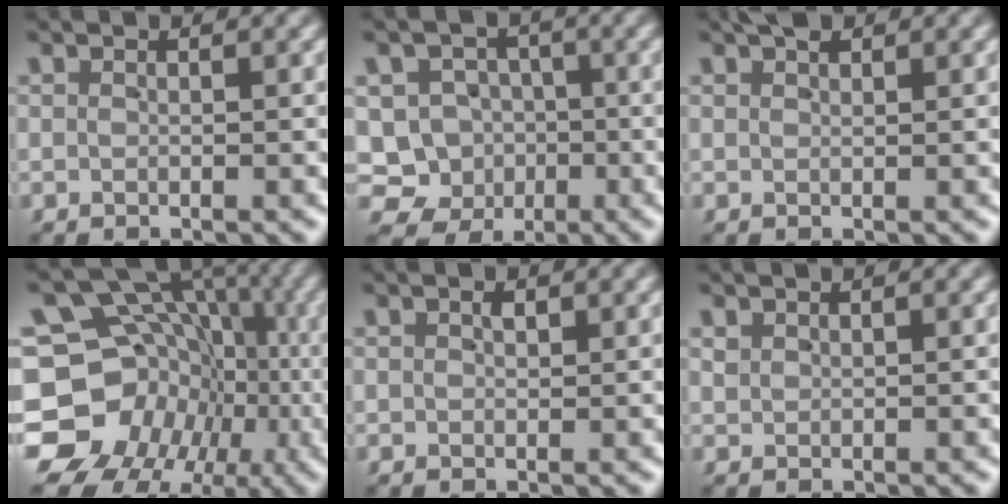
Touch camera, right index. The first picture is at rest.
{"total": 14.5, "force": [-3.2, 13.7, 3.4], "torque": [-0.104, -0.074, -0.048]}
{"total": 2.0, "force": [1.3, 0.9, 1.2], "torque": [-0.011, -0.002, 0.023]}
{"total": 20.7, "force": [-3.4, 17.6, 10.3], "torque": [-0.204, -0.067, -0.045]}
{"total": 0.9, "force": [0.3, 0.6, 0.5], "torque": [-0.009, -0.005, 0.009]}
{"total": 0.6, "force": [0.5, 0.4, 0.1], "torque": [0.001, -0.001, 0.015]}